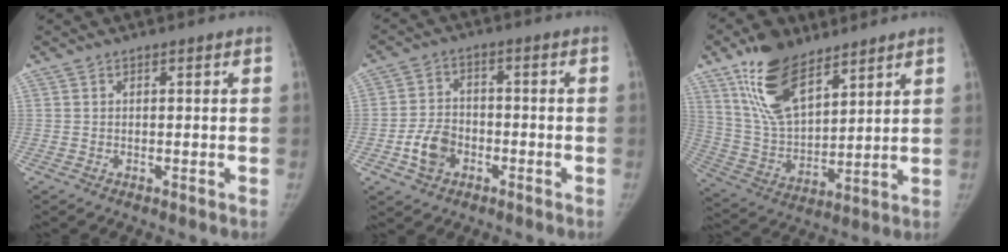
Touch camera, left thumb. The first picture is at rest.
{"total": 7.0, "force": [-2.7, 5.2, 3.7], "torque": [-0.058, 0.020, -0.051]}
{"total": 16.6, "force": [10.6, 7.7, 10.1], "torque": [-0.155, -0.045, 0.209]}